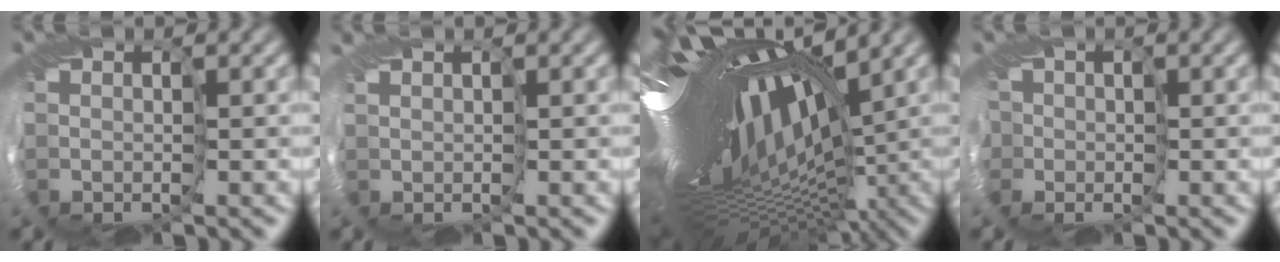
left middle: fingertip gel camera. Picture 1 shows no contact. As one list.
[{"total": 1.0, "force": [0.6, 0.4, 0.6], "torque": [-0.019, 0.007, 0.015]}, {"total": 18.7, "force": [1.7, 7.0, 17.2], "torque": [-0.261, -0.001, 0.026]}, {"total": 3.3, "force": [-0.2, 3.0, 1.4], "torque": [-0.035, 0.006, -0.004]}]